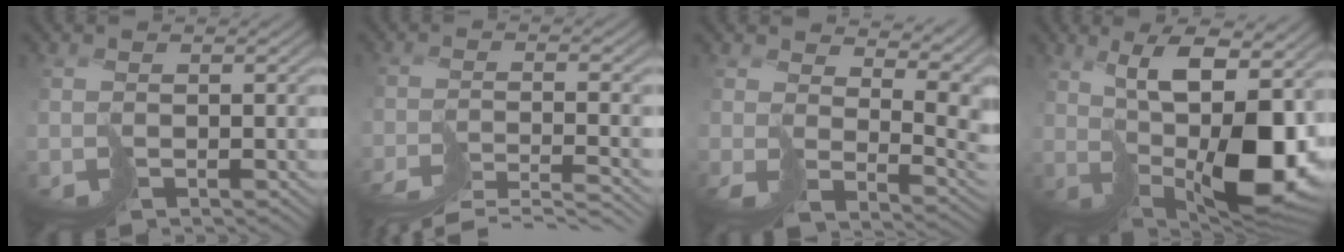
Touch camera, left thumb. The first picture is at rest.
{"total": 7.4, "force": [-6.6, -0.2, 3.3], "torque": [-0.040, 0.003, -0.100]}
{"total": 10.7, "force": [5.8, 5.6, 7.0], "torque": [-0.125, -0.011, 0.131]}
{"total": 13.1, "force": [2.9, 5.0, 11.7], "torque": [-0.166, -0.004, 0.065]}